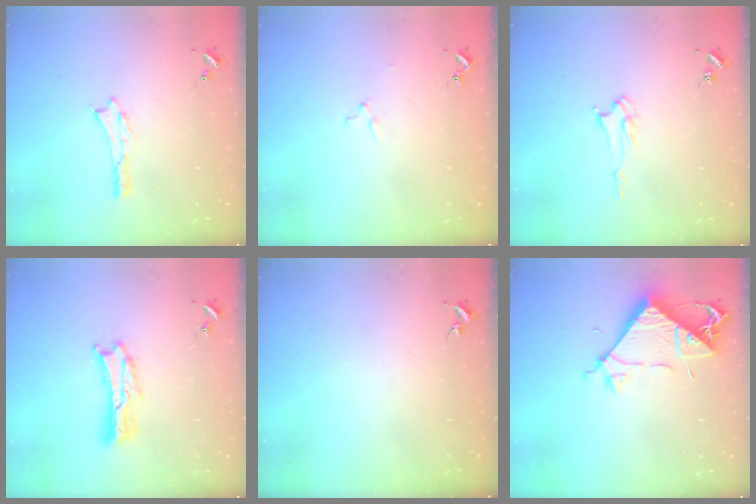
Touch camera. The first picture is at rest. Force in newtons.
{"total": 1.1, "press": 1.1, "slide": 0.1}
{"total": 2.4, "press": 2.4, "slide": 0.3}
{"total": 2.4, "press": 2.4, "slide": 0.3}
{"total": 0.0}
{"total": 7.8, "press": 7.7, "slide": 1.2}